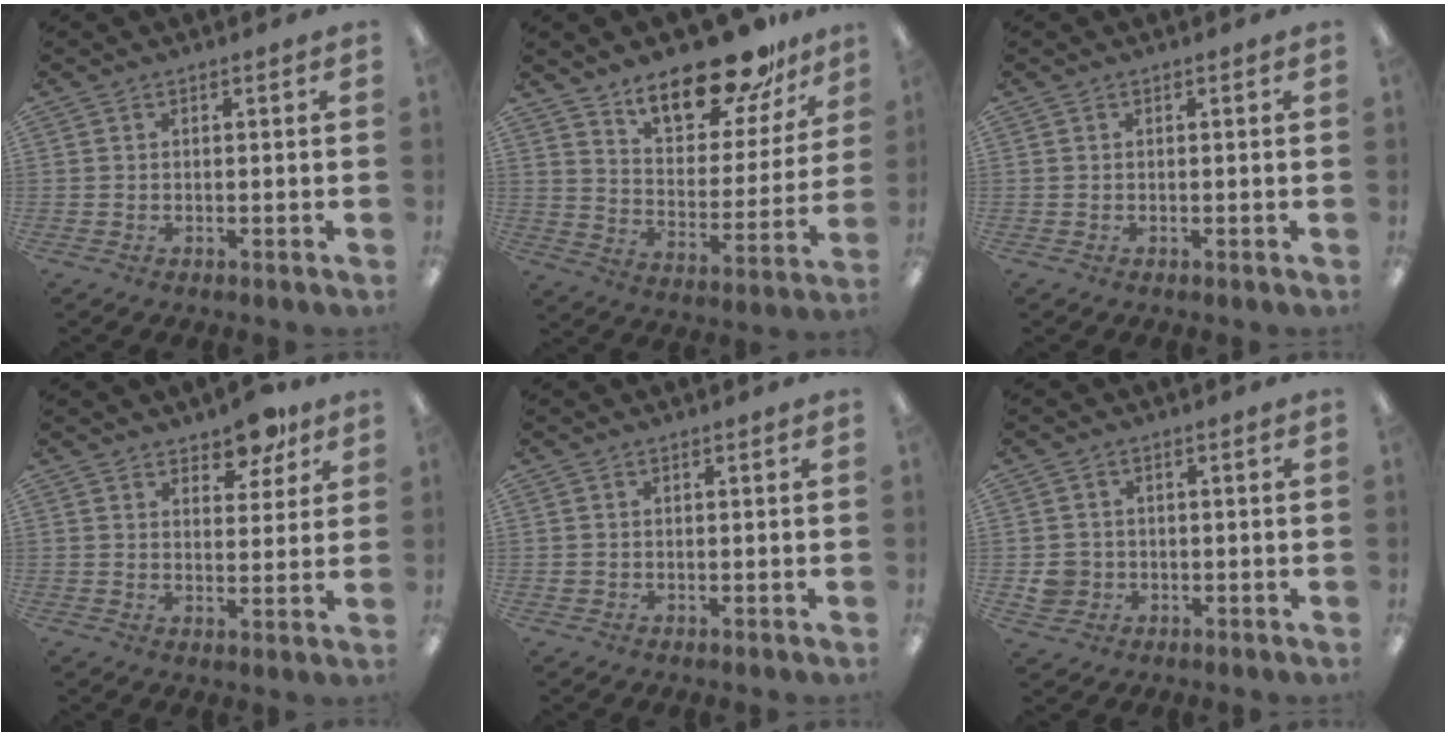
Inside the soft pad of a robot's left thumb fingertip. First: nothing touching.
{"total": 19.8, "force": [15.8, 7.1, 9.5], "torque": [-0.149, -0.109, 0.271]}
{"total": 0.0}
{"total": 7.8, "force": [6.2, 3.4, 3.2], "torque": [-0.023, -0.039, 0.105]}
{"total": 0.9, "force": [0.3, 0.7, 0.4], "torque": [-0.009, 0.005, 0.005]}
{"total": 4.4, "force": [-0.3, 4.2, 1.2], "torque": [-0.010, 0.004, -0.006]}